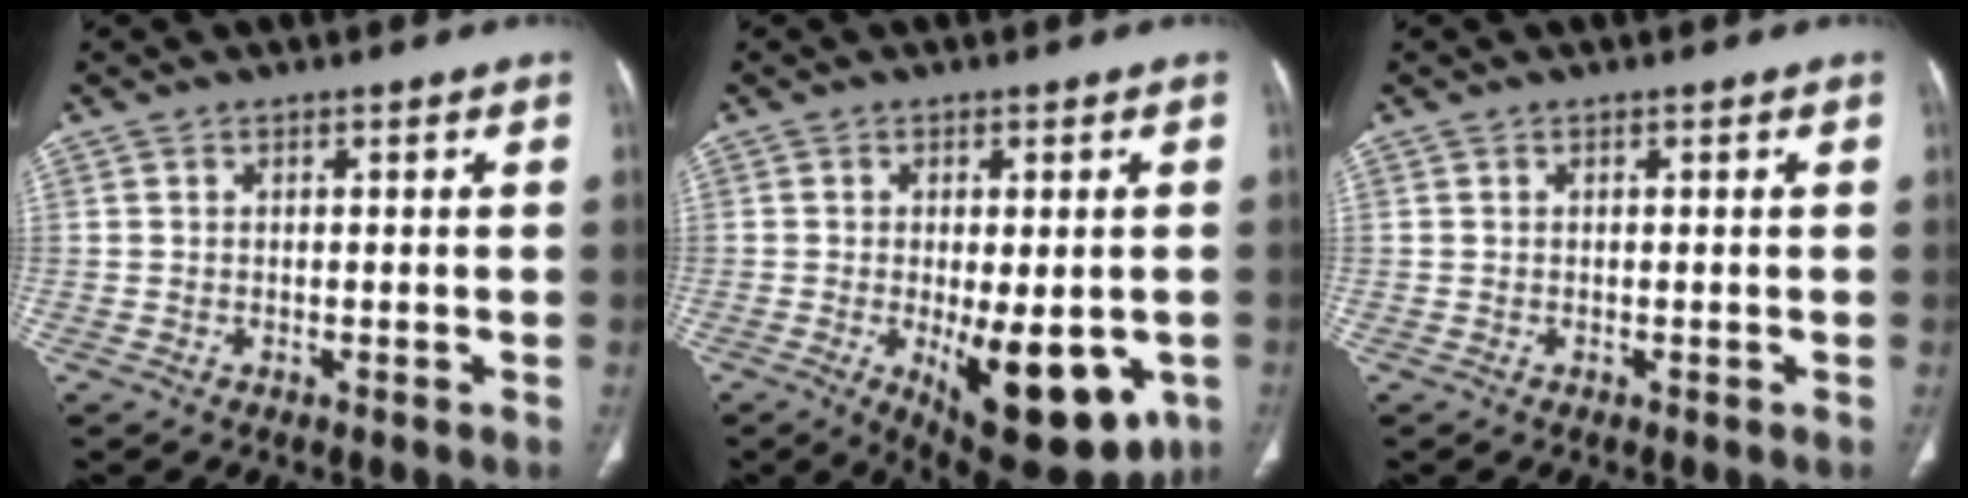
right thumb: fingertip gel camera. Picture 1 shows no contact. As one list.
[{"total": 16.5, "force": [-4.8, 6.9, 14.2], "torque": [-0.155, -0.015, -0.045]}, {"total": 0.0}]